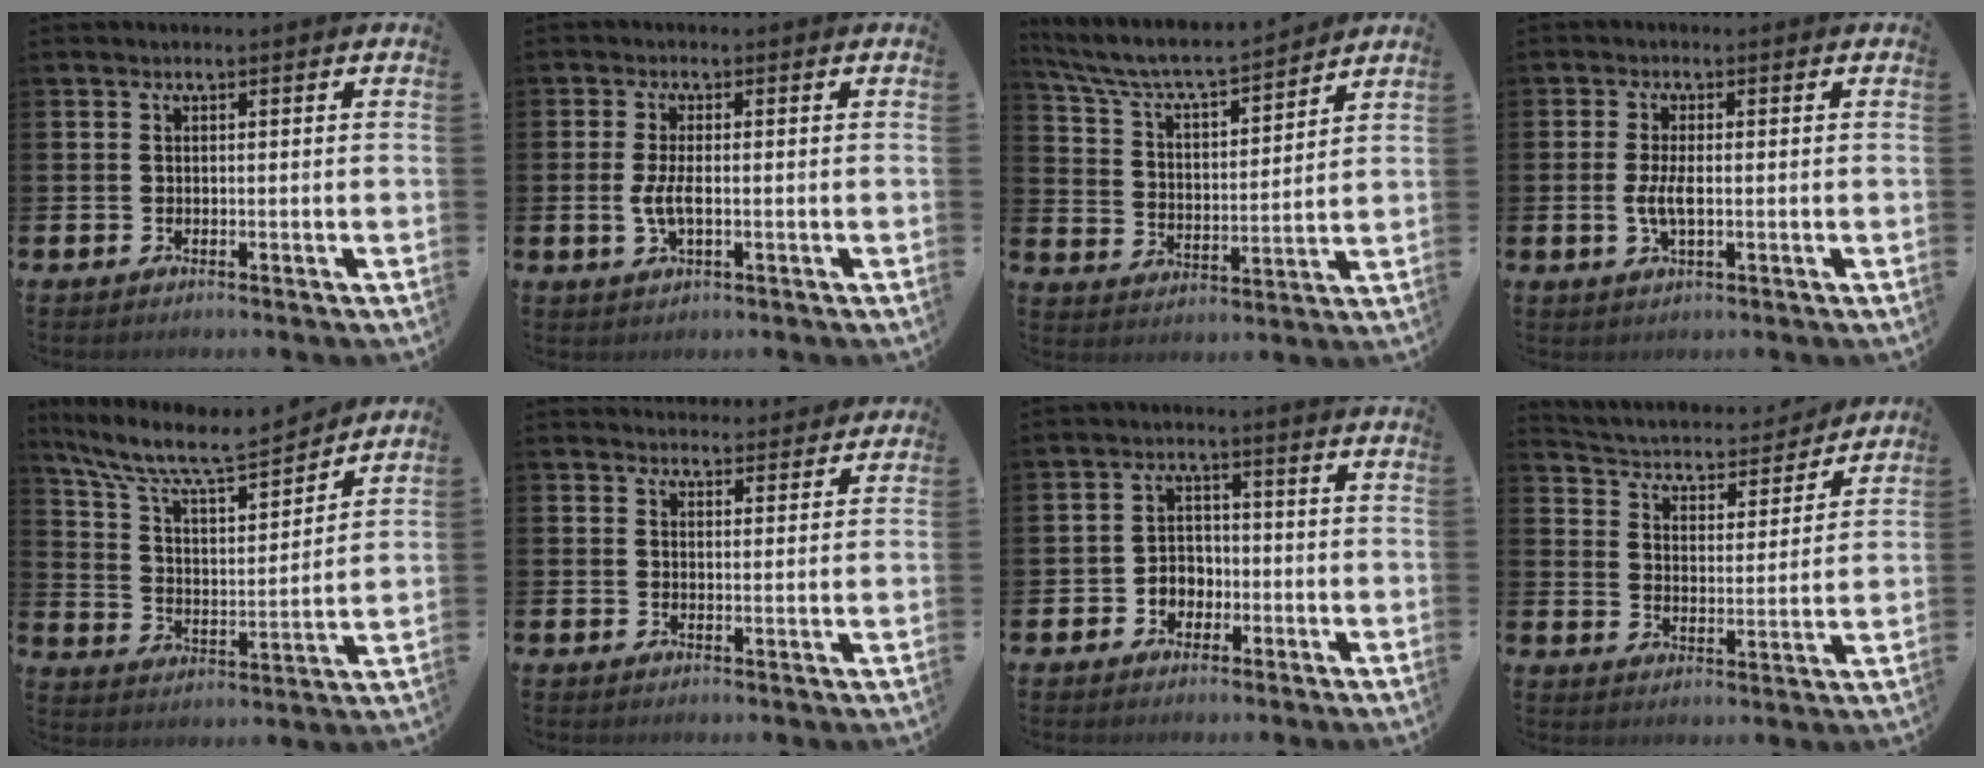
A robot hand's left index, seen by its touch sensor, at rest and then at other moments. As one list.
[{"total": 3.2, "force": [-0.3, 1.2, 2.9], "torque": [-0.056, -0.003, -0.010]}, {"total": 7.2, "force": [6.7, 0.9, 2.3], "torque": [-0.077, -0.054, 0.113]}, {"total": 3.3, "force": [-0.2, 1.2, 3.1], "torque": [-0.067, 0.001, -0.007]}, {"total": 9.6, "force": [8.5, 2.0, 3.8], "torque": [-0.105, -0.061, 0.145]}, {"total": 3.3, "force": [3.2, 0.7, -0.2], "torque": [0.009, -0.023, 0.056]}, {"total": 3.1, "force": [-1.4, 2.6, 1.0], "torque": [-0.022, 0.003, -0.035]}, {"total": 4.2, "force": [3.9, 1.3, 0.8], "torque": [-0.043, -0.037, 0.058]}]